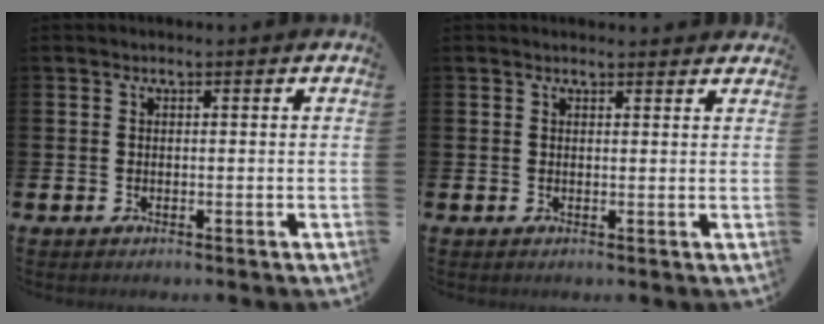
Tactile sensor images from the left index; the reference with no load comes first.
{"total": 1.2, "force": [1.2, 0.1, 0.0], "torque": [0.010, -0.005, 0.020]}